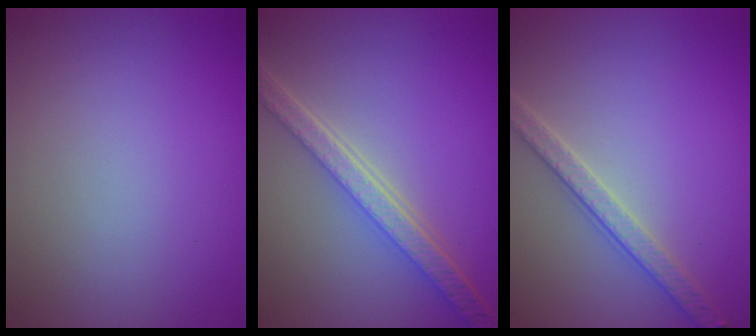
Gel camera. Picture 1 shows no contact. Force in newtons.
{"total": 5.6, "press": 4.3, "slide": 3.7}
{"total": 3.0, "press": 2.9, "slide": 0.7}